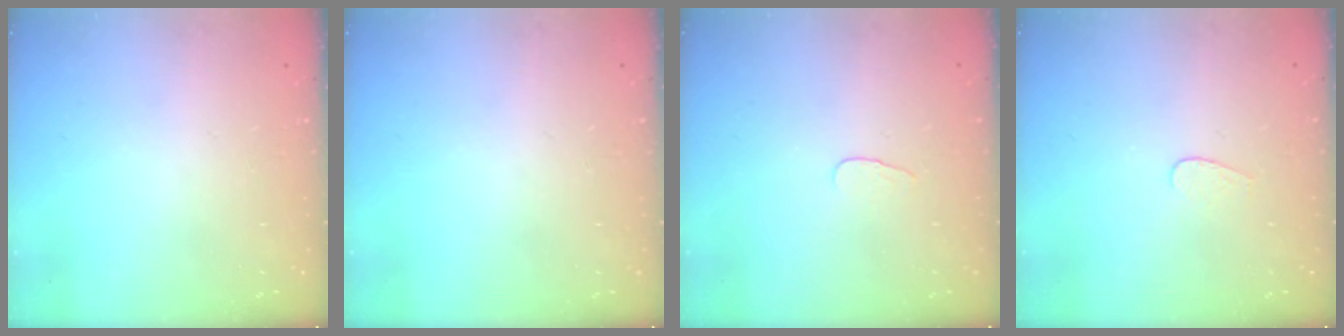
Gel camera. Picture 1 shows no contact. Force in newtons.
{"total": 0.0}
{"total": 2.8, "press": 2.8, "slide": 0.3}
{"total": 3.5, "press": 3.5, "slide": 0.3}